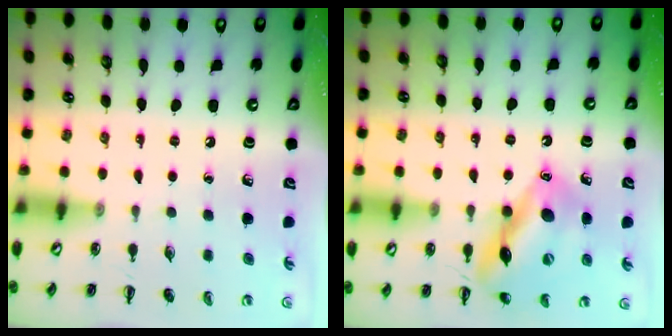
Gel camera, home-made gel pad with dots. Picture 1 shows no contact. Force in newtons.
{"total": 15.8, "press": 15.7, "slide": 2.1}